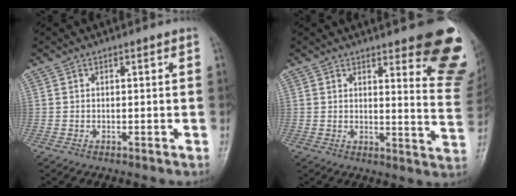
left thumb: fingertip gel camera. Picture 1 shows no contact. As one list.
[{"total": 17.1, "force": [10.6, 4.7, 12.6], "torque": [-0.111, -0.069, 0.113]}]